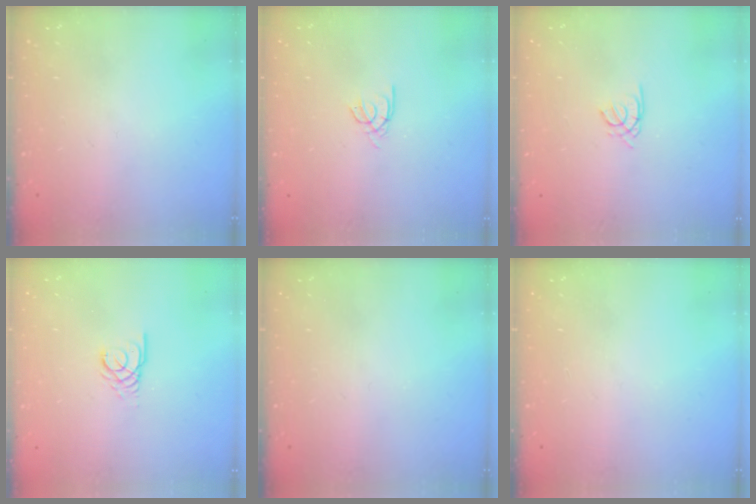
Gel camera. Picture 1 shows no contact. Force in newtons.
{"total": 2.2, "press": 2.2, "slide": 0.2}
{"total": 1.5, "press": 1.4, "slide": 0.4}
{"total": 2.4, "press": 2.4, "slide": 0.1}
{"total": 0.0}
{"total": 0.0}